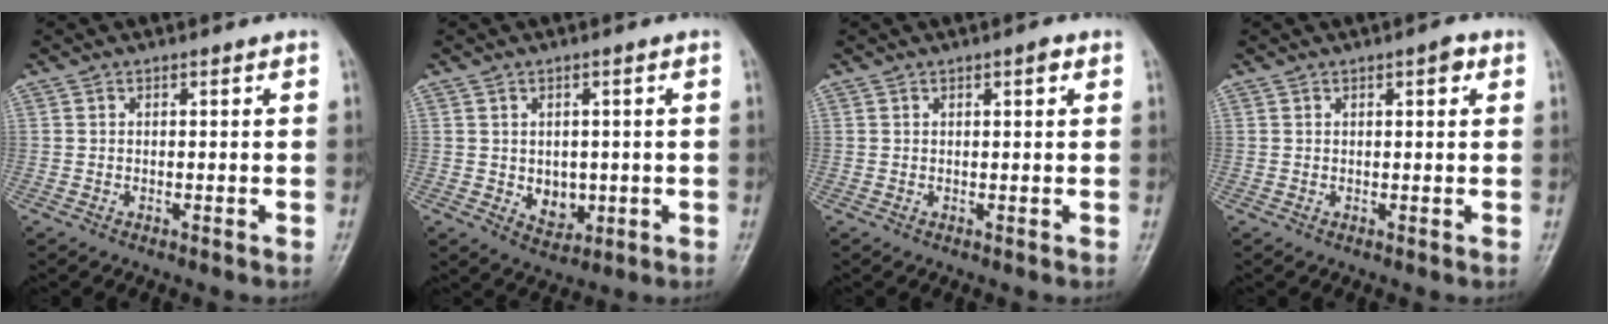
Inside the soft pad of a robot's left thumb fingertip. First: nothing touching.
{"total": 5.0, "force": [-0.4, 3.8, 3.2], "torque": [-0.025, -0.006, 0.007]}
{"total": 1.6, "force": [0.8, 0.4, 1.3], "torque": [-0.019, 0.000, 0.010]}
{"total": 2.2, "force": [1.0, 0.8, 1.8], "torque": [-0.023, 0.000, 0.012]}